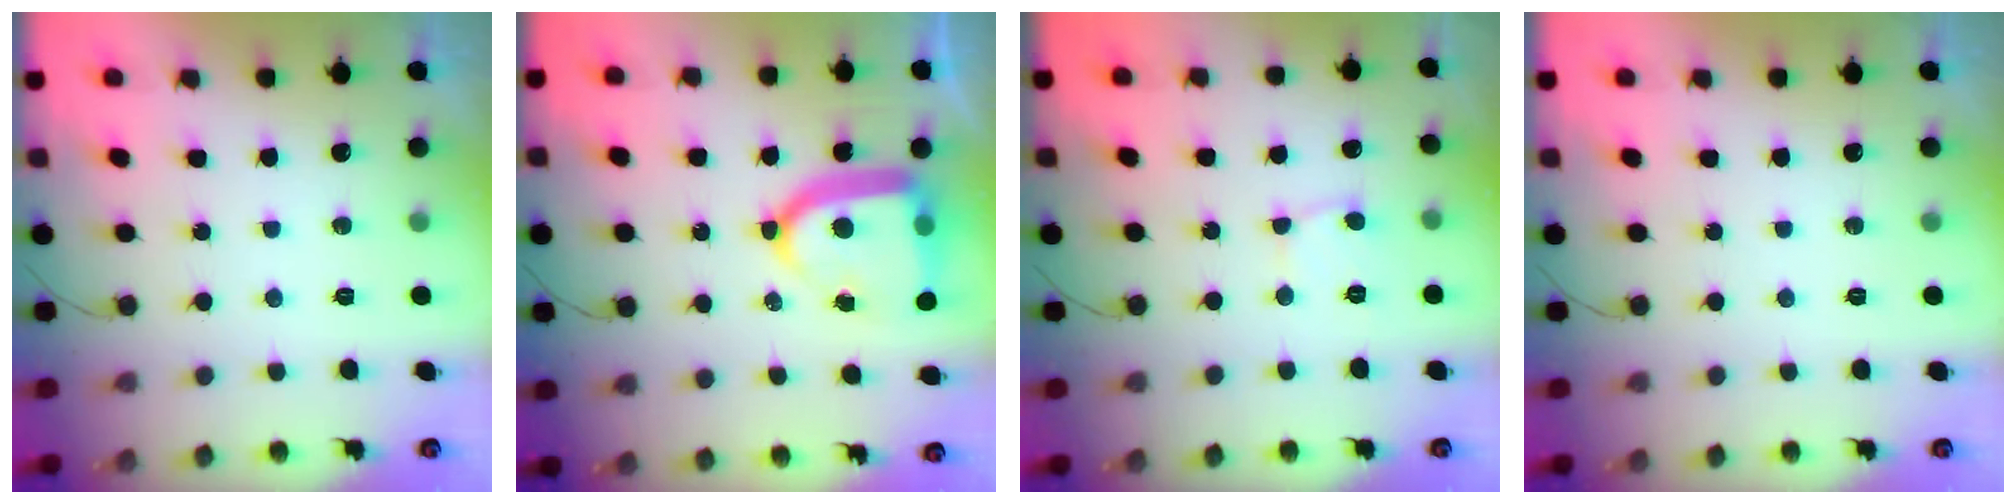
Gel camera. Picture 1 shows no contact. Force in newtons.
{"total": 17.1, "press": 17.0, "slide": 1.6}
{"total": 2.9, "press": 2.9, "slide": 0.2}
{"total": 0.0}